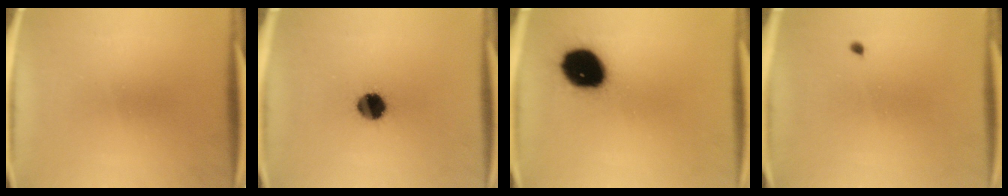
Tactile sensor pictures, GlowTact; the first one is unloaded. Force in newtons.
{"total": 8.0}
{"total": 16.4}
{"total": 0.5}